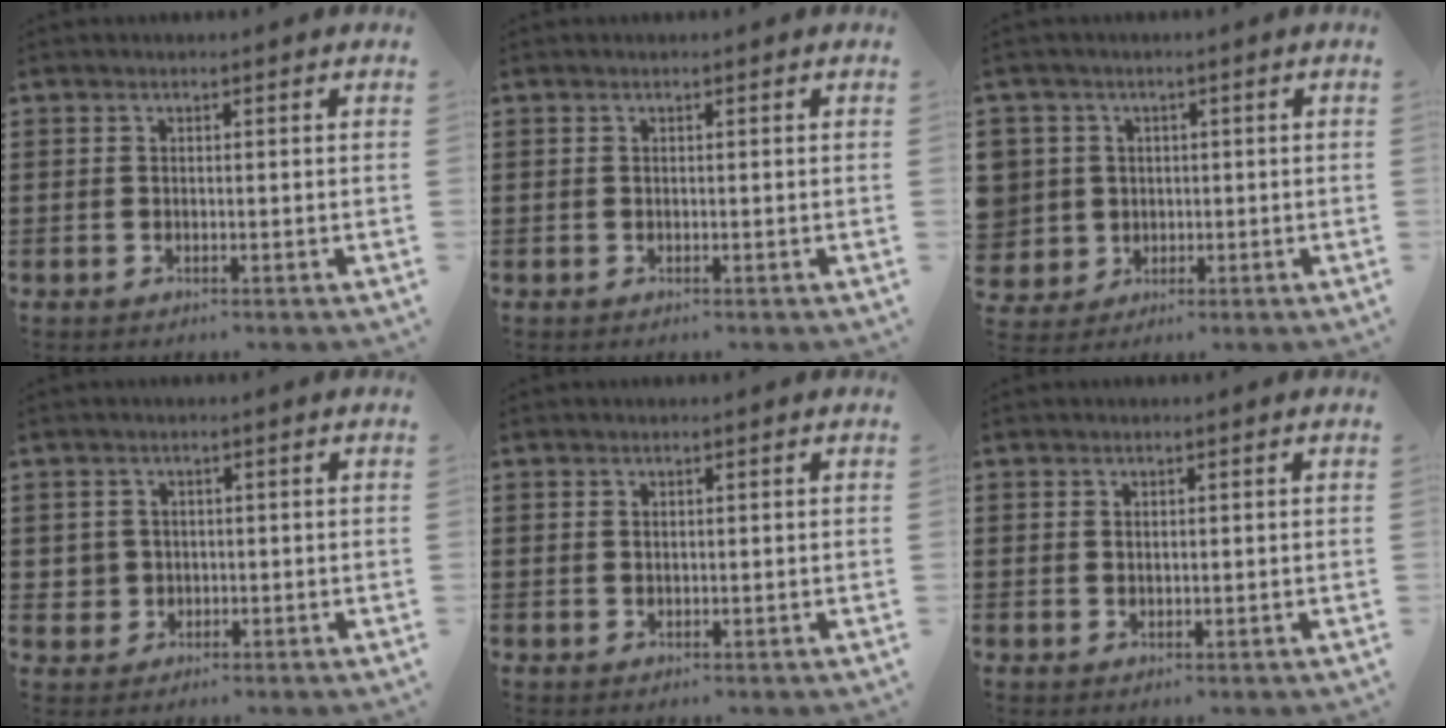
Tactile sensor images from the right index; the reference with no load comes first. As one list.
[{"total": 0.0}, {"total": 5.2, "force": [0.7, 5.1, 0.3], "torque": [-0.047, 0.009, 0.009]}, {"total": 2.2, "force": [0.0, 2.2, 0.2], "torque": [-0.014, 0.008, -0.004]}, {"total": 0.7, "force": [0.5, 0.4, 0.2], "torque": [-0.004, 0.002, 0.010]}, {"total": 0.7, "force": [0.5, 0.4, 0.2], "torque": [-0.005, 0.002, 0.011]}]